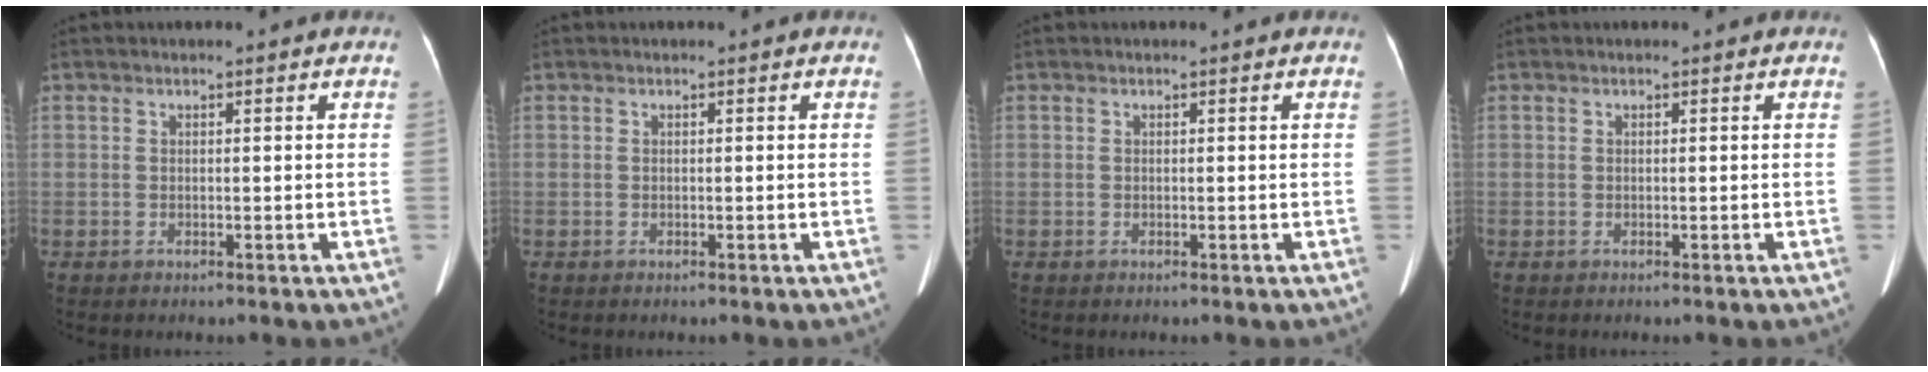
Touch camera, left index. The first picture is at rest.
{"total": 0.0}
{"total": 0.0}
{"total": 0.0}